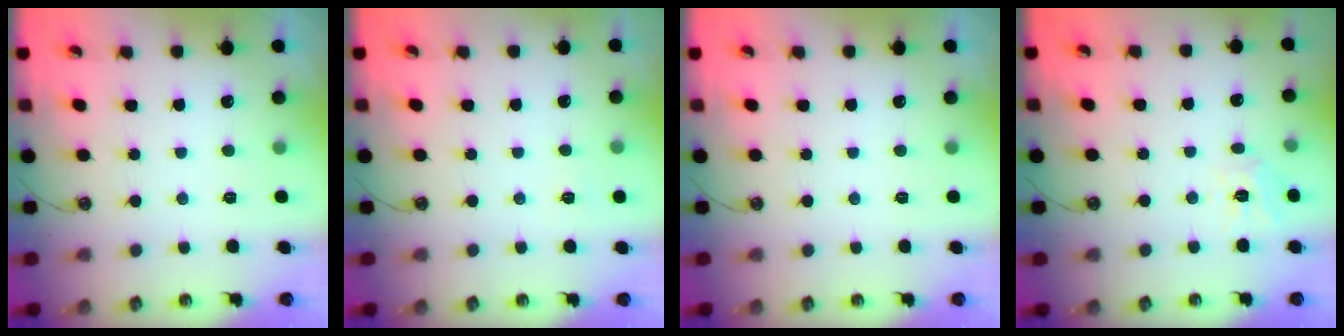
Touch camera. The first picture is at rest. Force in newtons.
{"total": 2.6, "press": 2.6, "slide": 0.3}
{"total": 0.0}
{"total": 8.4, "press": 8.4, "slide": 0.4}